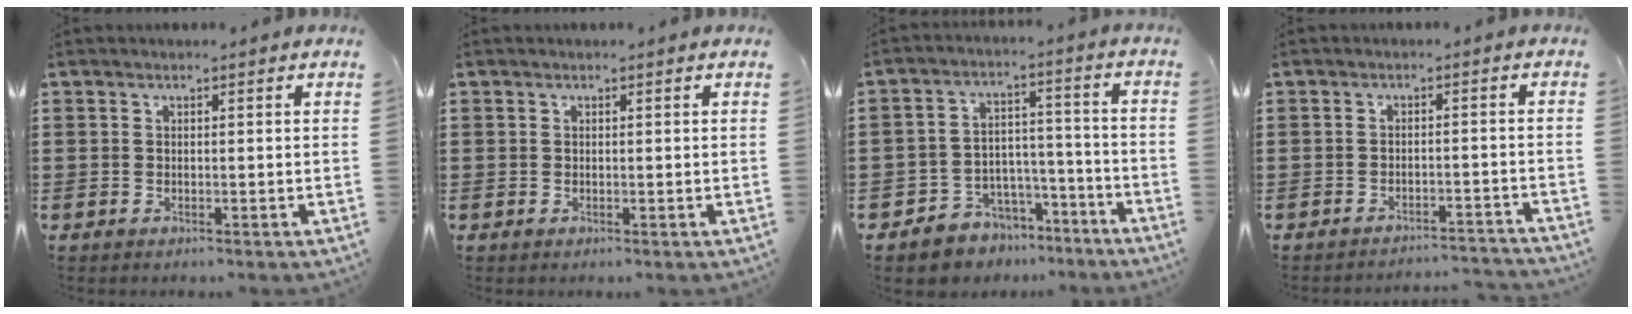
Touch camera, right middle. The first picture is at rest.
{"total": 0.0}
{"total": 5.4, "force": [-4.5, 2.9, -0.7], "torque": [0.001, 0.015, -0.089]}
{"total": 2.6, "force": [-2.6, 0.0, -0.2], "torque": [-0.003, -0.001, -0.056]}